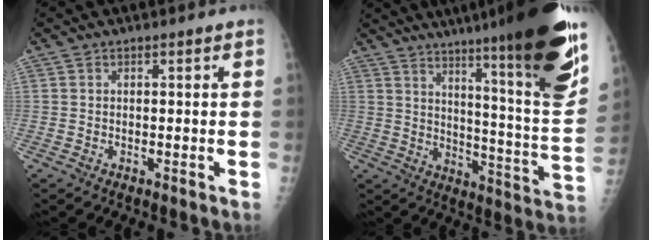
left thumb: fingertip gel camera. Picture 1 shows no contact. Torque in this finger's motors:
{"motor_torque": [3.55, 1.46, 1.71, -1.06, 0.44]}